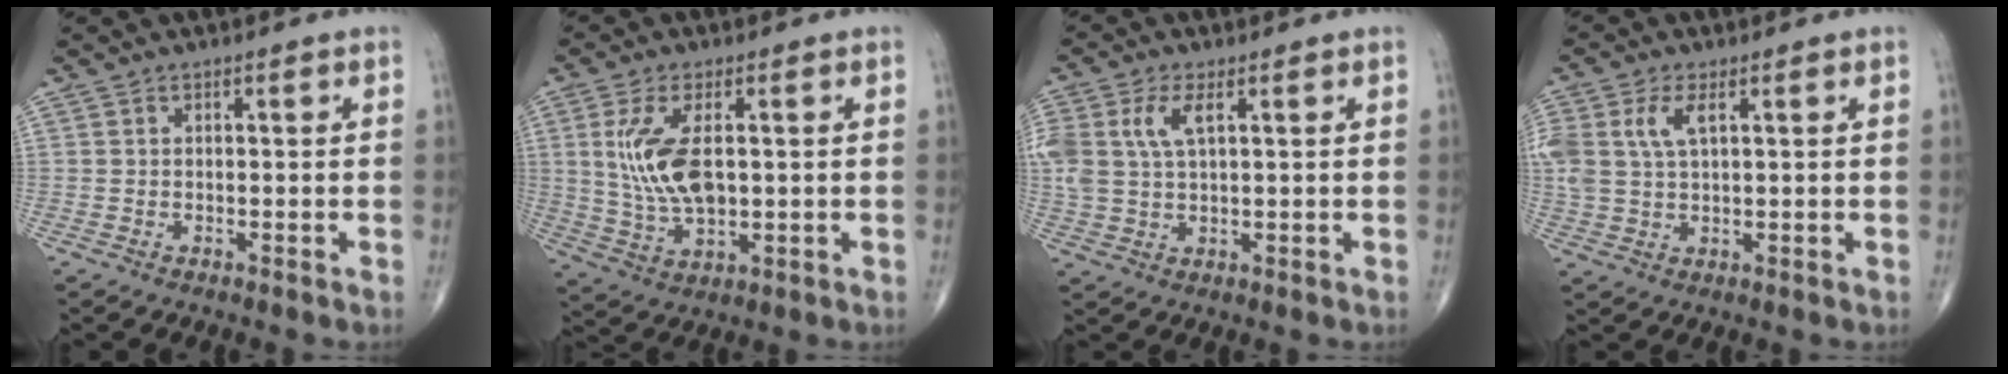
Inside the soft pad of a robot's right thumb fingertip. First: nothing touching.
{"total": 10.8, "force": [1.5, 5.2, 9.3], "torque": [-0.195, -0.009, 0.036]}
{"total": 8.3, "force": [2.7, 4.2, 6.6], "torque": [-0.162, 0.006, 0.057]}
{"total": 7.4, "force": [2.6, 3.8, 5.9], "torque": [-0.143, 0.004, 0.054]}